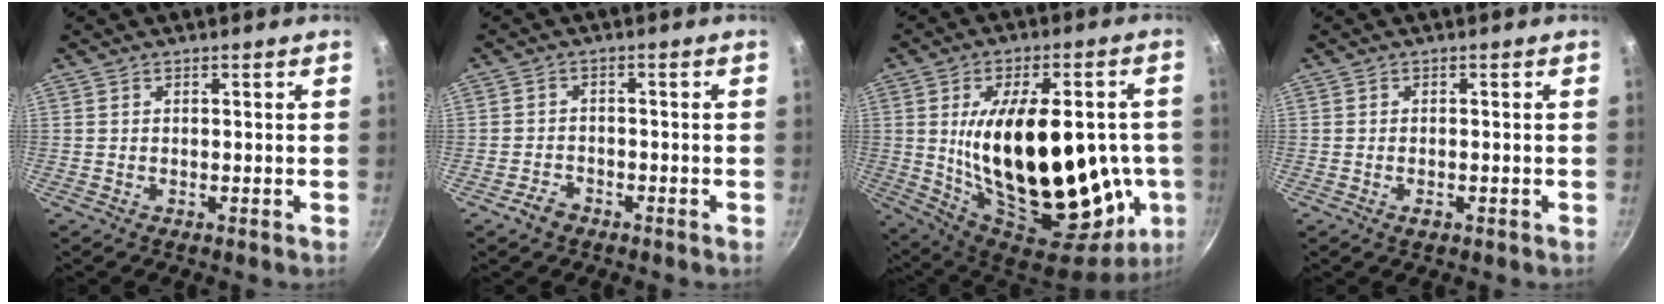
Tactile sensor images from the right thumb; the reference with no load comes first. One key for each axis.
{"total": 3.0, "fx": -2.1, "fy": 1.9, "fz": 1.1, "tx": -0.015, "ty": 0.025, "tz": -0.035}
{"total": 34.5, "fx": -0.8, "fy": 16.5, "fz": 30.3, "tx": -0.456, "ty": -0.011, "tz": 0.012}
{"total": 1.6, "fx": -0.7, "fy": 0.8, "fz": 1.1, "tx": -0.022, "ty": 0.001, "tz": -0.012}